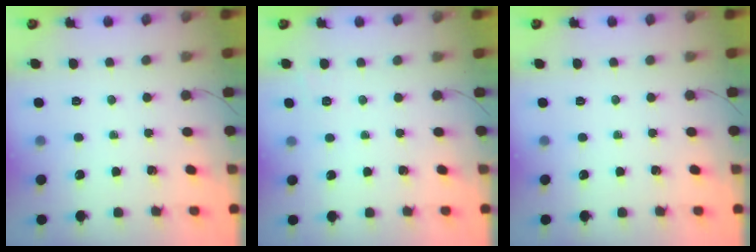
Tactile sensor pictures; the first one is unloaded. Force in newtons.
{"total": 1.6, "press": 0.2, "slide": 1.6}
{"total": 0.0}